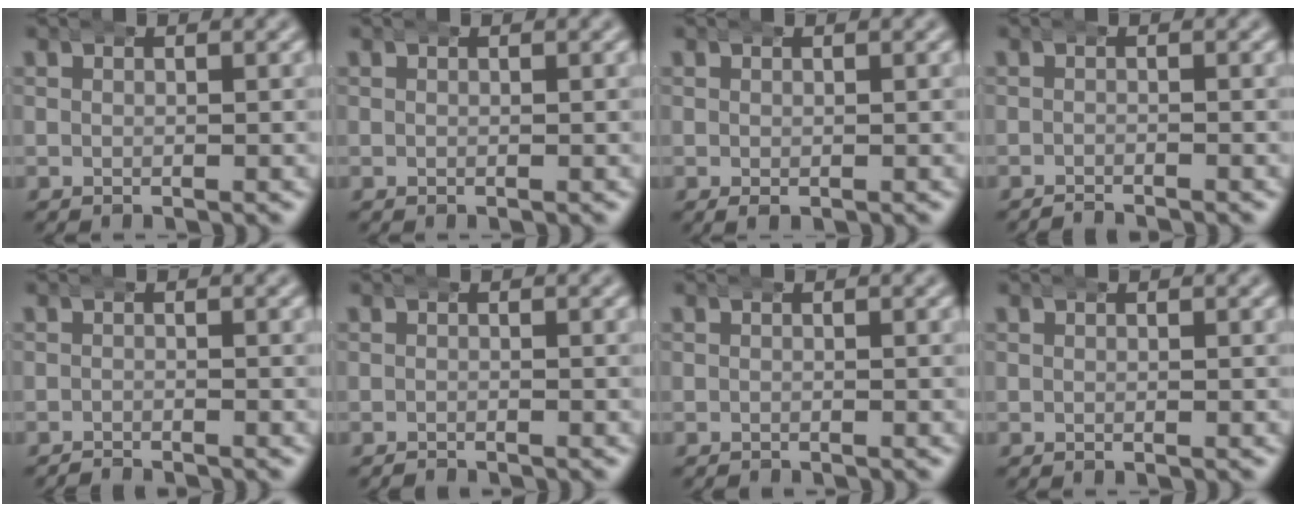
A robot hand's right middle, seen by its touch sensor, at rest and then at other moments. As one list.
[{"total": 0.0}, {"total": 0.8, "force": [-0.4, 0.4, 0.5], "torque": [-0.015, -0.006, -0.002]}, {"total": 1.8, "force": [-1.8, 0.0, 0.0], "torque": [-0.004, -0.008, -0.029]}, {"total": 1.7, "force": [-1.7, 0.1, 0.0], "torque": [-0.003, -0.008, -0.027]}, {"total": 0.9, "force": [-0.9, 0.0, -0.1], "torque": [-0.003, -0.007, -0.014]}, {"total": 0.5, "force": [-0.5, -0.1, -0.1], "torque": [-0.003, -0.005, -0.007]}, {"total": 0.0}]